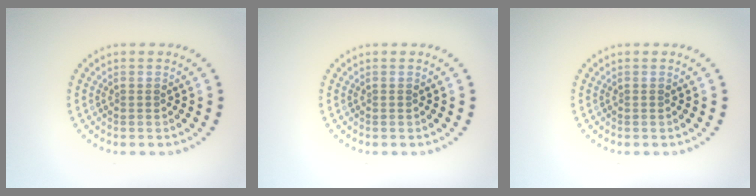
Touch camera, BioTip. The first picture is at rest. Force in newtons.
{"total": 0.0}
{"total": 0.0}